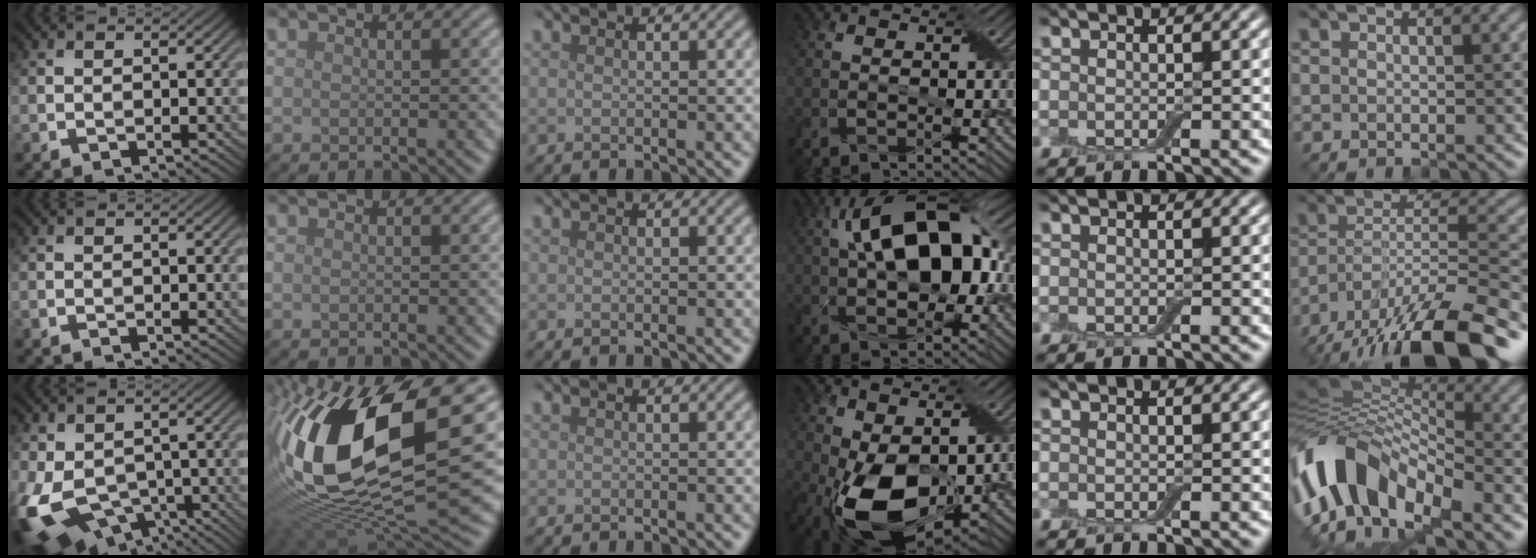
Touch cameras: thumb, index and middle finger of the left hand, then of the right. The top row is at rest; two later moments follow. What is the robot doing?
{"motion": "extract", "object": "airpods case & airpods"}